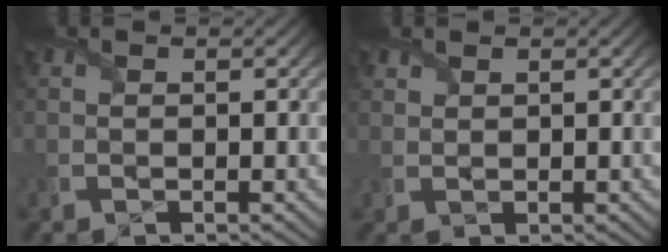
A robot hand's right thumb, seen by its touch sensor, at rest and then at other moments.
{"total": 1.4, "force": [1.3, 0.4, -0.1], "torque": [-0.002, 0.005, 0.028]}